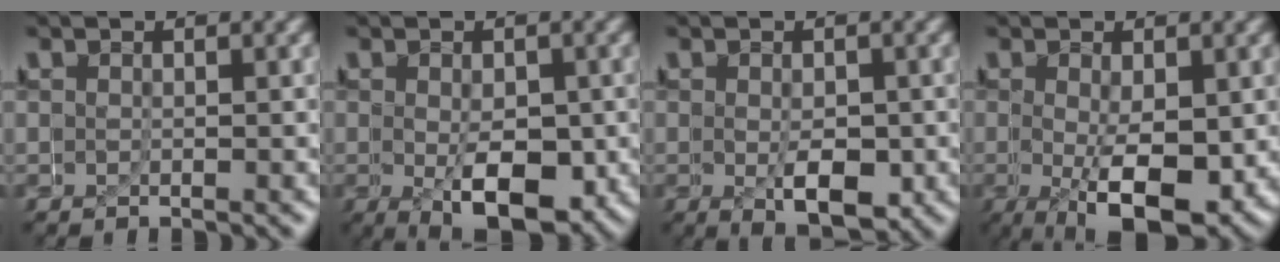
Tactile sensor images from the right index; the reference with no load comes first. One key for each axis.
{"total": 5.4, "fx": -2.5, "fy": 2.0, "fz": 4.4, "tx": -0.060, "ty": -0.030, "tz": -0.026}
{"total": 3.8, "fx": -1.3, "fy": 1.6, "fz": 3.2, "tx": -0.045, "ty": -0.020, "tz": -0.011}
{"total": 6.0, "fx": -2.8, "fy": 1.7, "fz": 5.0, "tx": -0.066, "ty": -0.028, "tz": -0.030}